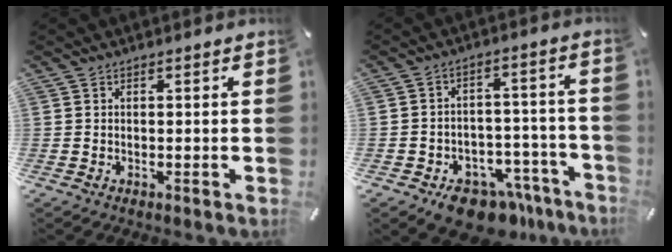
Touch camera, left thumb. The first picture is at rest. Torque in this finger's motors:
{"motor_torque": [0.07, 2.15, 0.41, 0.35, 0.04]}